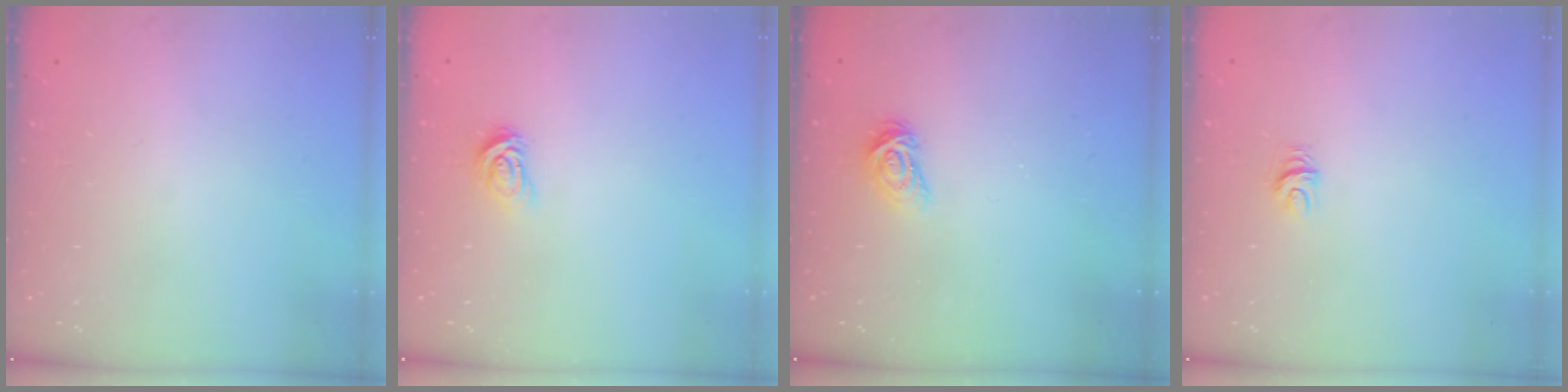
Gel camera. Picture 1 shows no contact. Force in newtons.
{"total": 3.6, "press": 3.6, "slide": 0.4}
{"total": 3.9, "press": 3.9, "slide": 0.6}
{"total": 3.7, "press": 3.7, "slide": 0.4}